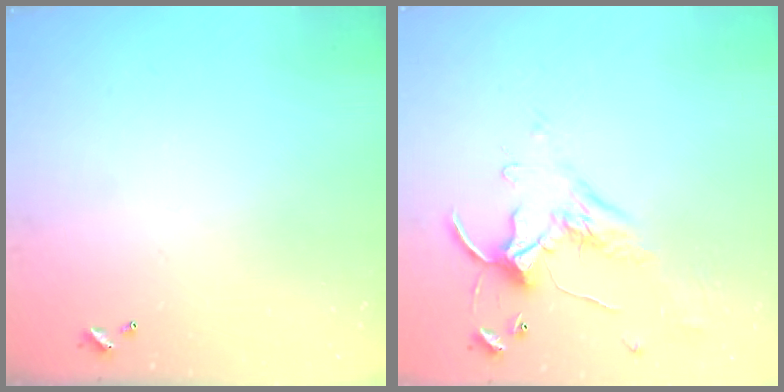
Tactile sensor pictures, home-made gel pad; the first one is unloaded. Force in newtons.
{"total": 1.2, "press": 0.6, "slide": 1.1}